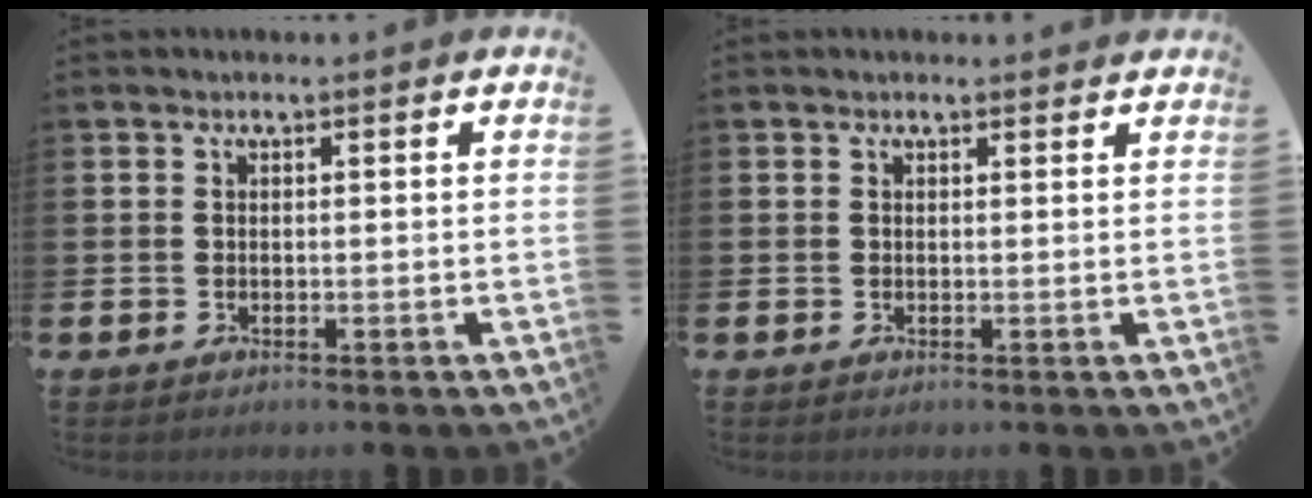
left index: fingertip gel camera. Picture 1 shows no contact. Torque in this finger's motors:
{"motor_torque": [0.76, -1.09, 0.16, 0.00]}